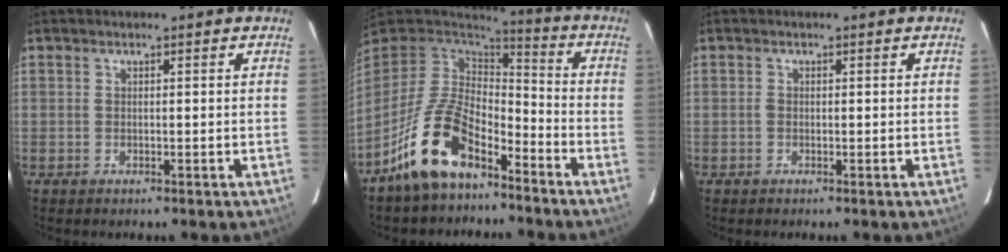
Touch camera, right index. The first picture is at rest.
{"total": 15.0, "force": [-9.3, 7.2, 9.3], "torque": [-0.191, 0.003, -0.171]}
{"total": 0.6, "force": [-0.2, 0.5, 0.2], "torque": [-0.001, 0.001, -0.005]}